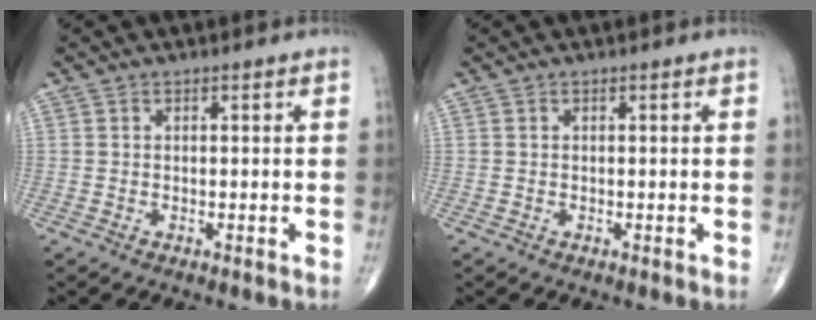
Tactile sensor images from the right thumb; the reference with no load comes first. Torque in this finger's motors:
{"motor_torque": [0.11, 0.05, 0.14, 0.02, -0.03]}